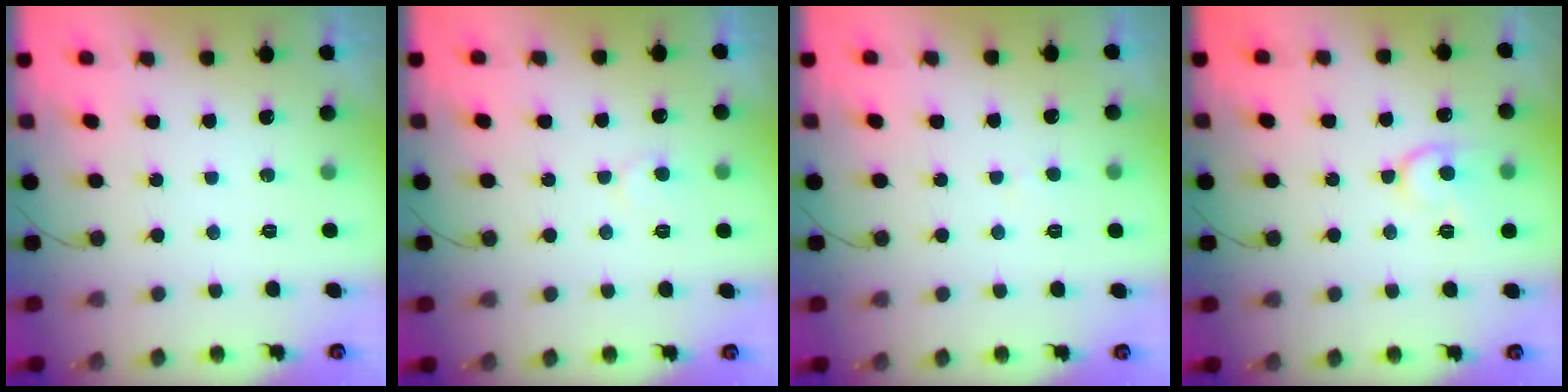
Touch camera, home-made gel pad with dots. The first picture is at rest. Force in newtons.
{"total": 5.1, "press": 5.1, "slide": 0.4}
{"total": 2.4, "press": 2.4, "slide": 0.2}
{"total": 10.3, "press": 10.3, "slide": 1.0}